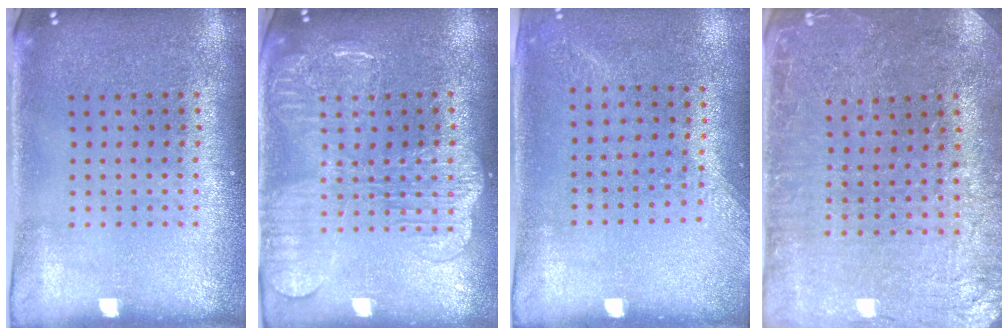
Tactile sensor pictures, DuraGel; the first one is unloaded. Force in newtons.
{"total": 2.3, "press": 2.2, "slide": 0.4}
{"total": 1.3, "press": 1.0, "slide": 0.7}
{"total": 1.1, "press": 1.1, "slide": 0.1}